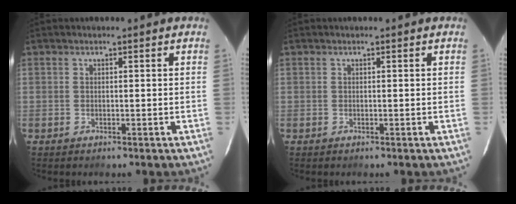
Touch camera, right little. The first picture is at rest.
{"total": 0.0}